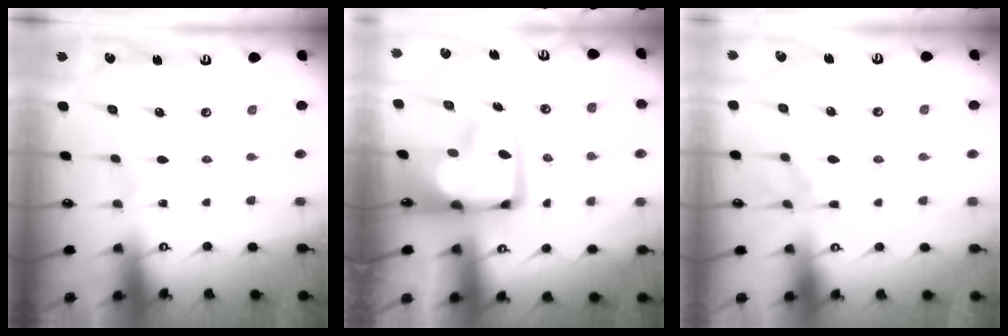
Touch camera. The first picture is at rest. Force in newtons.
{"total": 3.8, "press": 3.7, "slide": 1.0}
{"total": 1.4, "press": 0.6, "slide": 1.2}